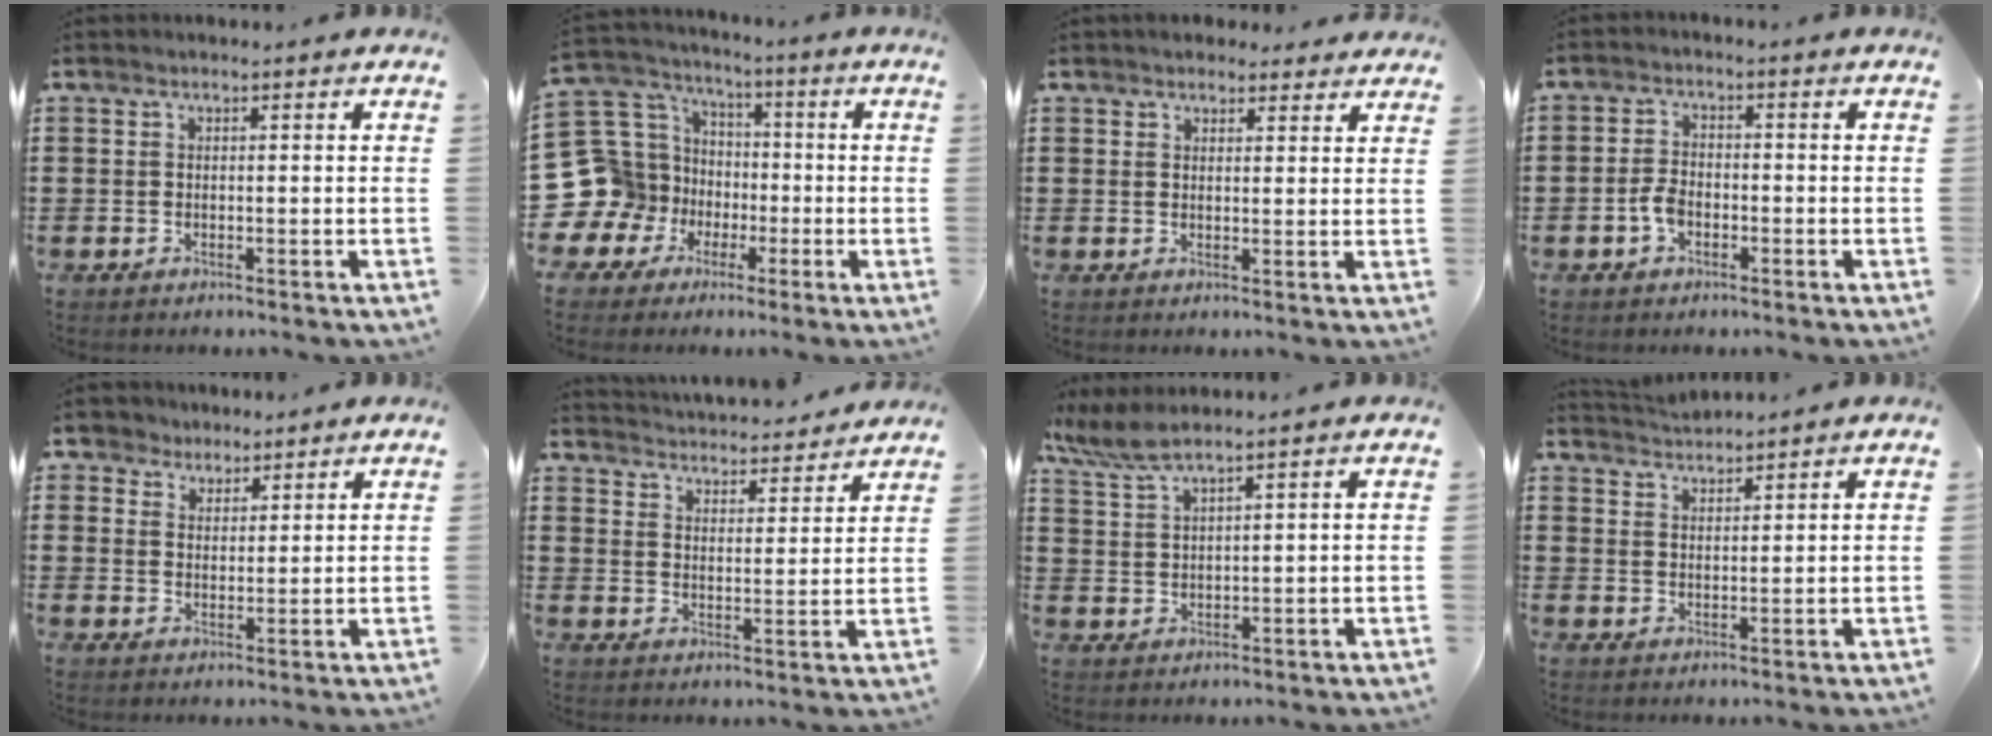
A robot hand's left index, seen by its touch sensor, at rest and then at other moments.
{"total": 12.9, "force": [-3.6, 12.1, 2.5], "torque": [-0.136, -0.007, -0.046]}
{"total": 2.5, "force": [2.4, 0.9, 0.1], "torque": [-0.001, -0.004, 0.043]}
{"total": 3.2, "force": [-1.3, 1.8, 2.4], "torque": [-0.066, -0.005, -0.029]}
{"total": 4.2, "force": [3.3, 2.5, 0.3], "torque": [-0.027, 0.006, 0.060]}
{"total": 3.8, "force": [3.8, -0.2, -0.2], "torque": [-0.017, -0.031, 0.063]}
{"total": 4.2, "force": [3.5, 0.3, 2.4], "torque": [-0.057, -0.006, 0.063]}
{"total": 2.4, "force": [2.4, -0.1, -0.3], "torque": [-0.001, -0.008, 0.045]}